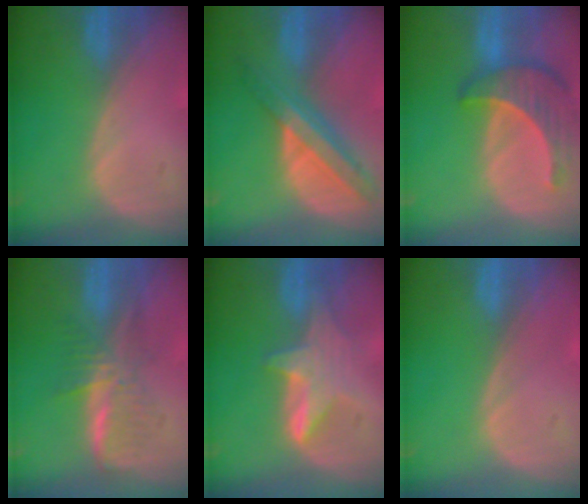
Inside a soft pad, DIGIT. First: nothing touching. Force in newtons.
{"total": 8.3, "press": 7.1, "slide": 4.4}
{"total": 7.6, "press": 7.3, "slide": 1.9}
{"total": 5.9, "press": 5.7, "slide": 1.7}
{"total": 5.6, "press": 5.6, "slide": 0.4}
{"total": 0.0}